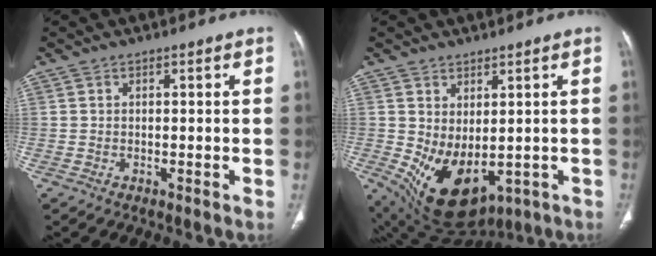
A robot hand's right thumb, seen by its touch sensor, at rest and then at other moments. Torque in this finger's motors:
{"motor_torque": [-0.41, 0.91, 0.45, 0.36, 0.15]}